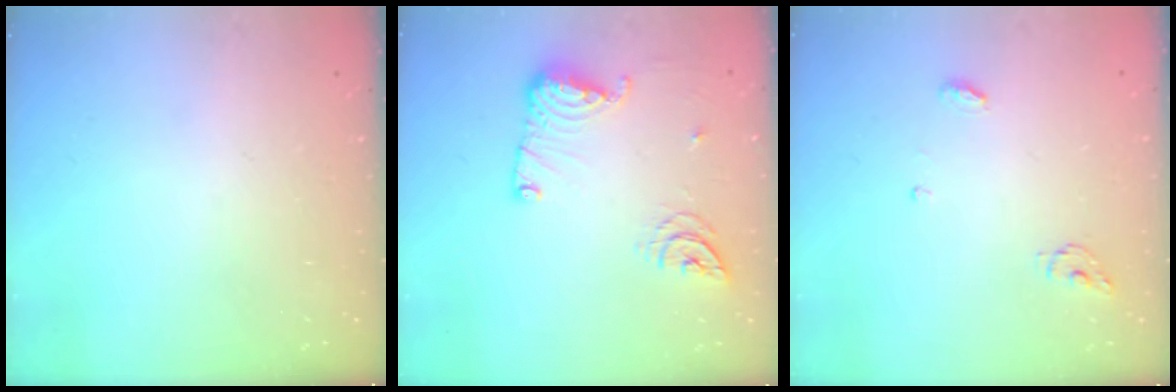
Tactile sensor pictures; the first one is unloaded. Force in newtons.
{"total": 12.2, "press": 12.1, "slide": 1.2}
{"total": 3.8, "press": 3.8, "slide": 0.3}